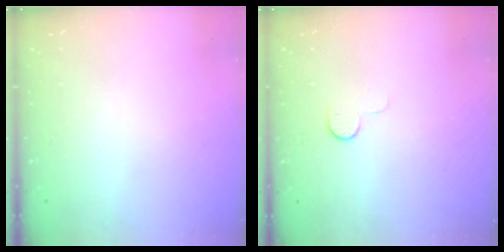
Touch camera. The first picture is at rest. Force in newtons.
{"total": 4.9, "press": 4.9, "slide": 0.5}